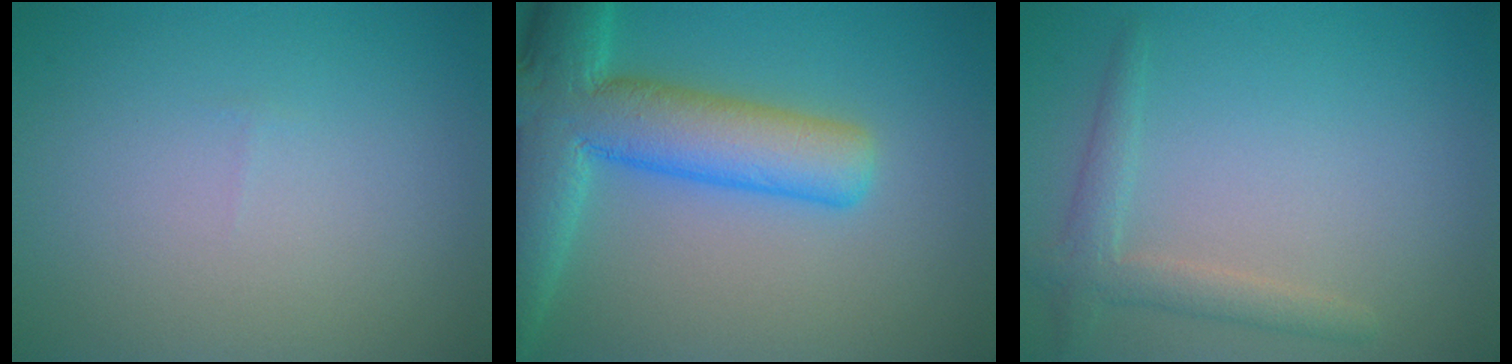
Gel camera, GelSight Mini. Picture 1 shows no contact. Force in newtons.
{"total": 9.7, "press": 9.7, "slide": 0.6}
{"total": 2.4, "press": 2.4, "slide": 0.2}